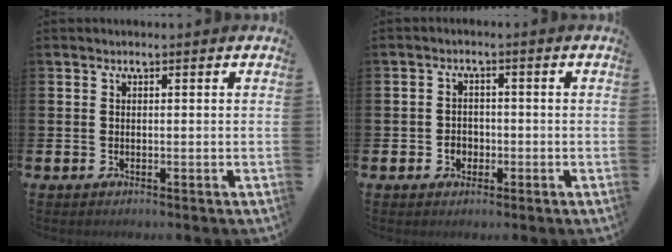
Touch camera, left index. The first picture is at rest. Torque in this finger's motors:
{"motor_torque": [0.21, -0.02, 0.01, 0.05]}